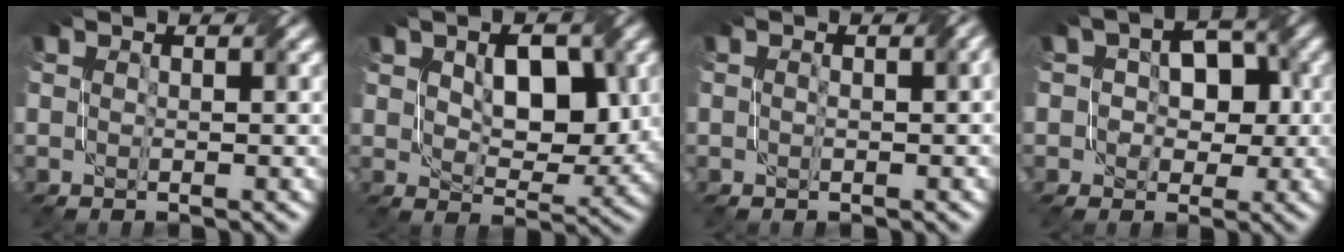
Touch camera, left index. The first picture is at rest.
{"total": 5.8, "force": [1.3, 3.5, 4.5], "torque": [-0.072, -0.009, 0.028]}
{"total": 1.6, "force": [-0.3, 0.4, 1.5], "torque": [-0.019, -0.002, 0.001]}
{"total": 4.9, "force": [-0.1, 3.7, 3.2], "torque": [-0.022, 0.011, -0.006]}